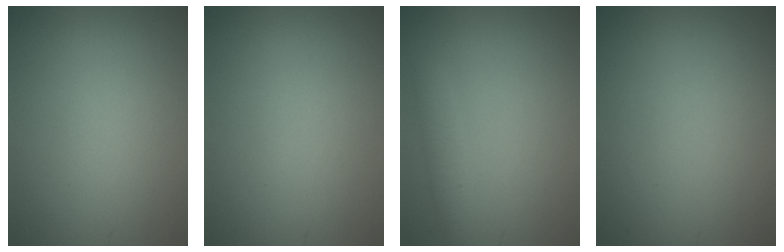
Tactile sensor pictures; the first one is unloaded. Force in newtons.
{"total": 0.0}
{"total": 1.6, "press": 1.6, "slide": 0.0}
{"total": 0.0}